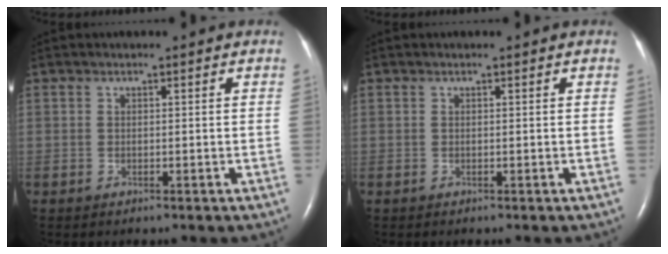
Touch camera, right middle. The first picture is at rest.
{"total": 0.0}